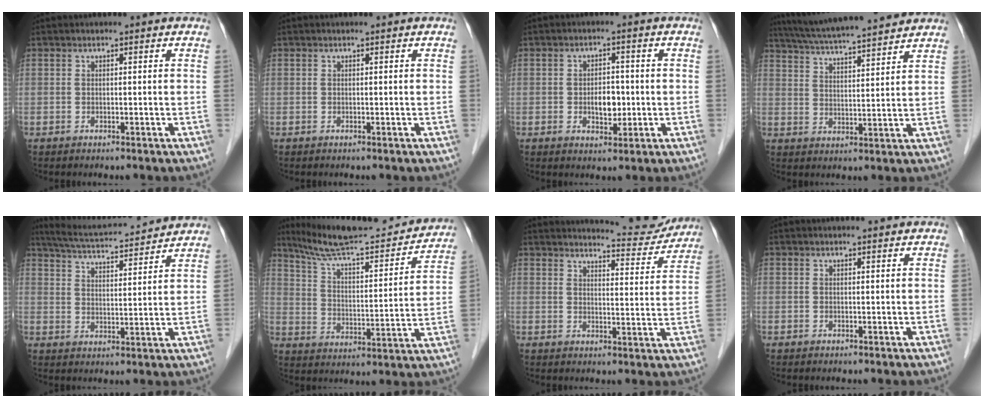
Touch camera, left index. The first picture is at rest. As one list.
[{"total": 0.0}, {"total": 3.9, "force": [-0.6, 2.3, 3.1], "torque": [-0.048, 0.004, -0.005]}, {"total": 16.5, "force": [14.8, 0.7, 7.2], "torque": [-0.132, 0.030, 0.227]}, {"total": 14.9, "force": [14.0, 1.2, 5.1], "torque": [-0.094, 0.026, 0.210]}, {"total": 21.3, "force": [19.6, 2.0, 8.0], "torque": [-0.129, -0.013, 0.285]}, {"total": 10.8, "force": [10.6, 1.1, 1.7], "torque": [-0.017, -0.017, 0.123]}, {"total": 1.9, "force": [1.9, 0.0, 0.5], "torque": [-0.008, 0.010, 0.024]}]